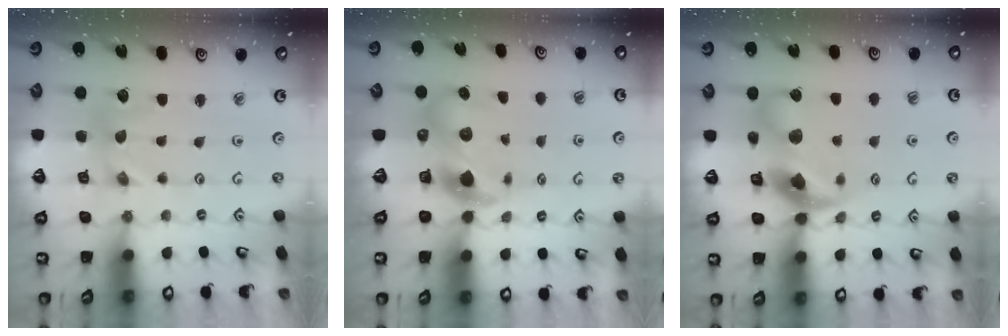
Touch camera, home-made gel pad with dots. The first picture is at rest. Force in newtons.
{"total": 7.9, "press": 7.8, "slide": 1.3}
{"total": 12.8, "press": 12.7, "slide": 1.6}